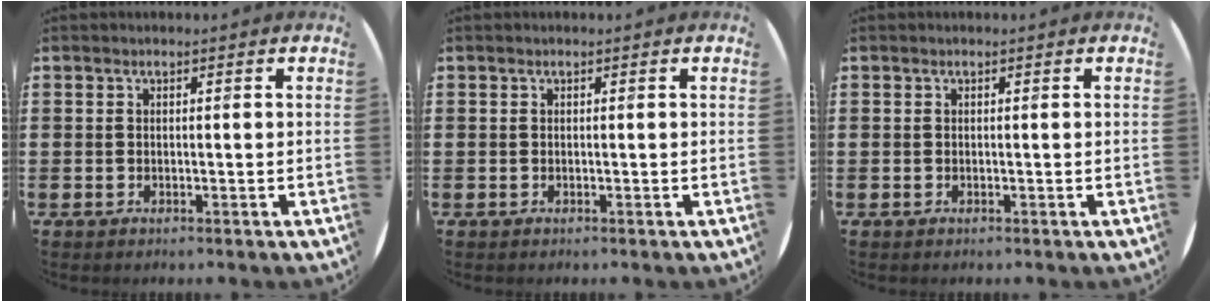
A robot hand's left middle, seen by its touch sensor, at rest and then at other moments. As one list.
[{"total": 0.0}, {"total": 0.0}]